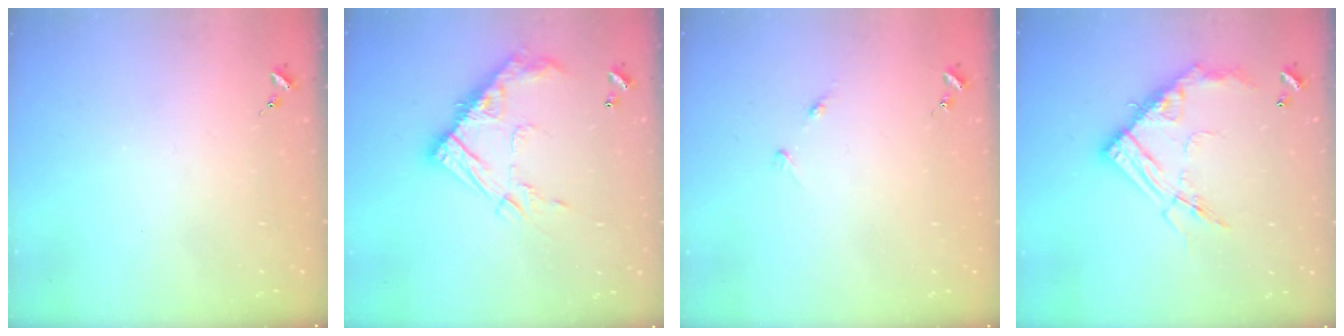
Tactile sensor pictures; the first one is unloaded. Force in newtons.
{"total": 15.9, "press": 15.9, "slide": 0.8}
{"total": 5.1, "press": 5.1, "slide": 0.6}
{"total": 17.2, "press": 17.1, "slide": 1.4}